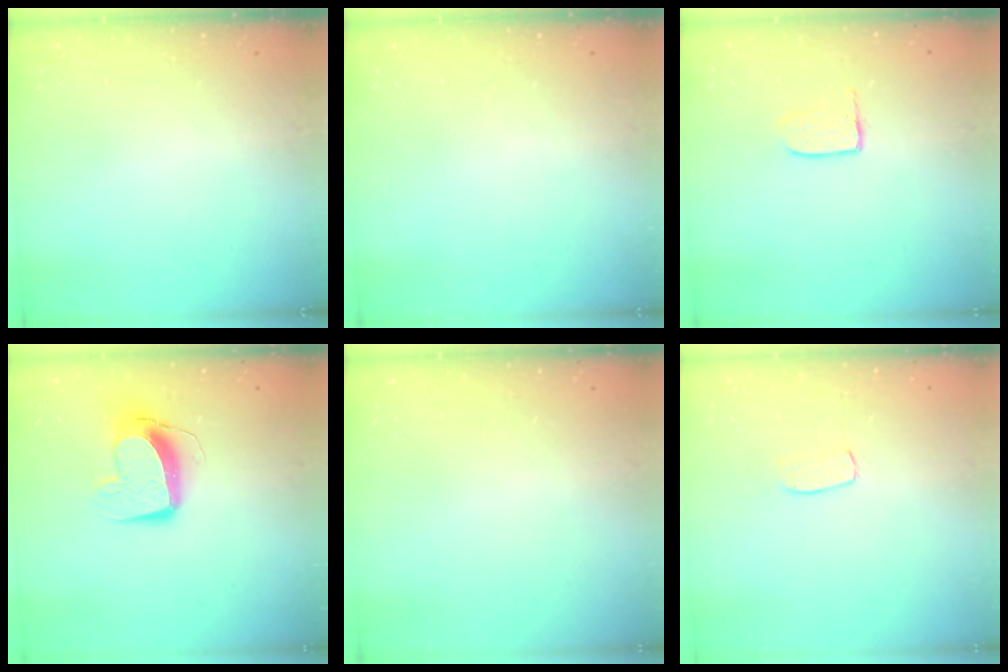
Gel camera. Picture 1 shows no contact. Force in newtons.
{"total": 0.0}
{"total": 4.0, "press": 4.0, "slide": 0.4}
{"total": 11.8, "press": 11.7, "slide": 1.1}
{"total": 0.6, "press": 0.6, "slide": 0.1}
{"total": 3.5, "press": 3.4, "slide": 0.2}